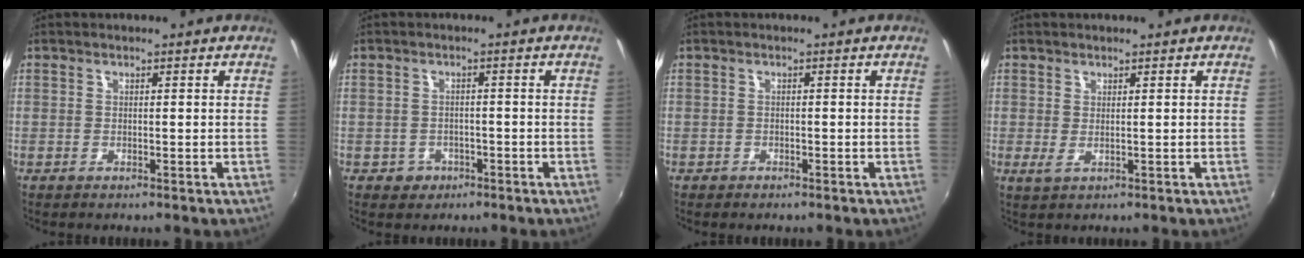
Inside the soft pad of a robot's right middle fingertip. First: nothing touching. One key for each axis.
{"total": 3.6, "fx": -1.7, "fy": 3.1, "fz": 0.7, "tx": -0.024, "ty": 0.002, "tz": -0.022}
{"total": 1.2, "fx": -0.9, "fy": 0.7, "fz": 0.3, "tx": -0.011, "ty": -0.002, "tz": -0.014}
{"total": 1.6, "fx": 0.7, "fy": 0.2, "fz": 1.5, "tx": -0.027, "ty": -0.003, "tz": 0.012}